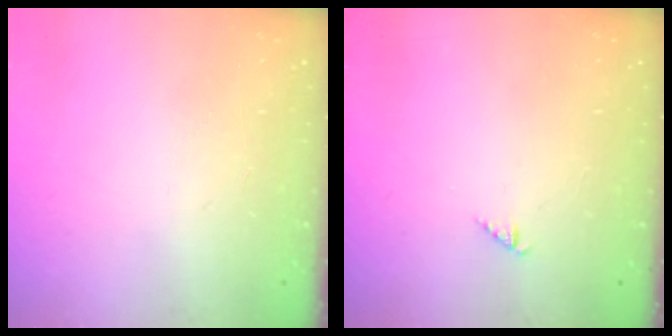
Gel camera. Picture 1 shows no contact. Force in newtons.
{"total": 0.7, "press": 0.7, "slide": 0.2}